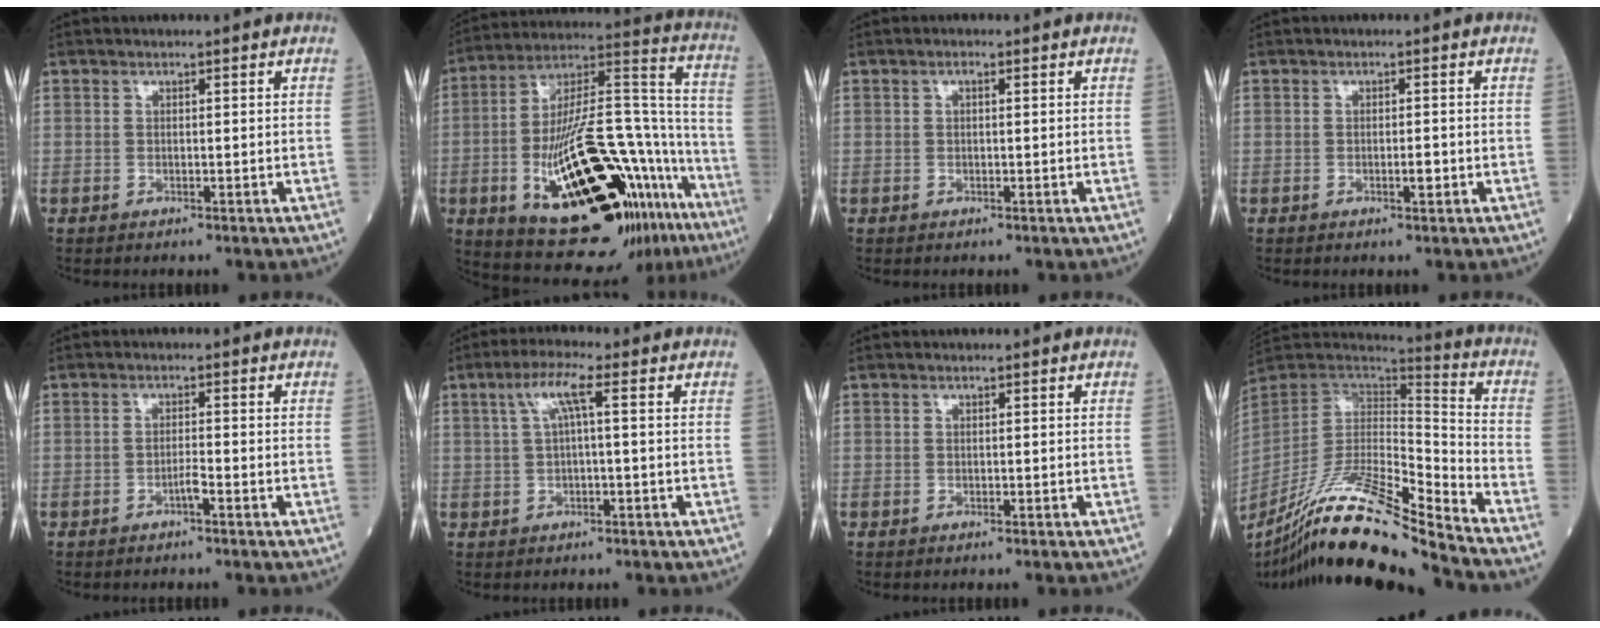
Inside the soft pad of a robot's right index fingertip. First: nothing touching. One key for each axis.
{"total": 31.1, "fx": -14.0, "fy": 9.2, "fz": 26.1, "tx": -0.372, "ty": 0.005, "tz": -0.207}
{"total": 0.7, "fx": 0.3, "fy": 0.2, "fz": 0.6, "tx": -0.013, "ty": 0.002, "tz": 0.004}
{"total": 1.3, "fx": -0.5, "fy": 0.1, "fz": 1.2, "tx": -0.019, "ty": -0.001, "tz": -0.009}
{"total": 1.5, "fx": -0.9, "fy": -0.6, "fz": 1.1, "tx": -0.021, "ty": -0.001, "tz": -0.020}
{"total": 4.5, "fx": 1.1, "fy": 0.2, "fz": 4.3, "tx": -0.089, "ty": 0.019, "tz": 0.026}
{"total": 0.8, "fx": -0.7, "fy": 0.0, "fz": 0.3, "tx": -0.002, "ty": 0.000, "tz": -0.011}
{"total": 20.3, "fx": -16.8, "fy": -0.4, "fz": 11.5, "tx": -0.231, "ty": -0.013, "tz": -0.314}